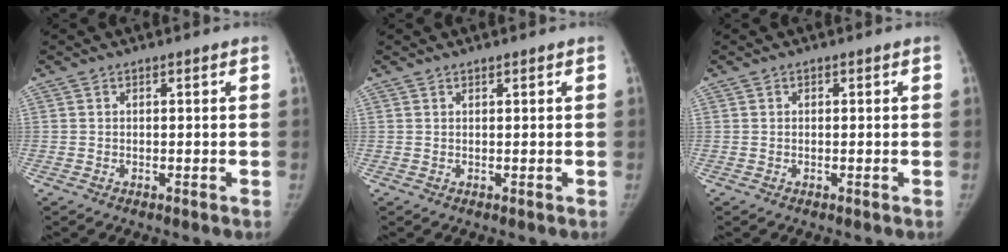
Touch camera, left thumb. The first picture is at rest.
{"total": 0.5, "force": [0.4, -0.1, 0.3], "torque": [-0.010, -0.003, 0.011]}
{"total": 0.0}